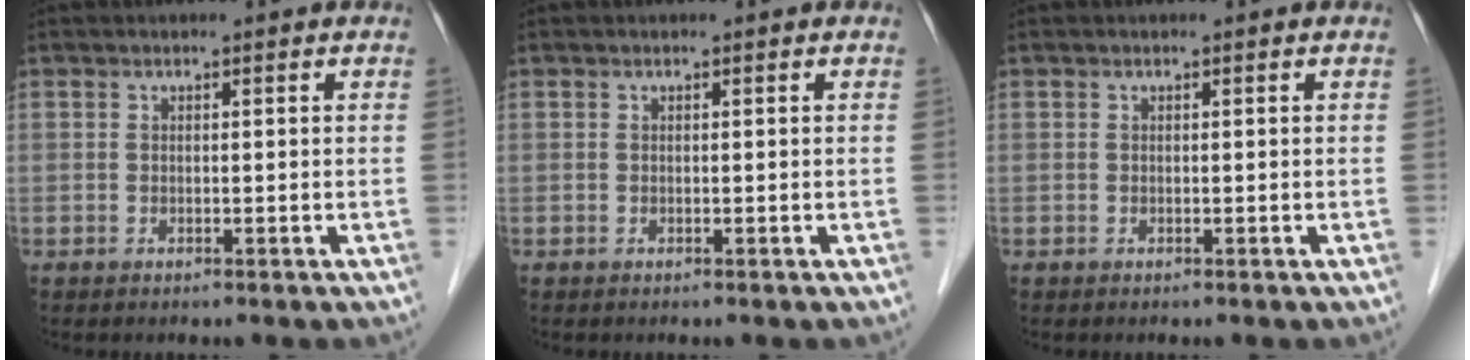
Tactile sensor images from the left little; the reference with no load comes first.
{"total": 0.0}
{"total": 0.0}